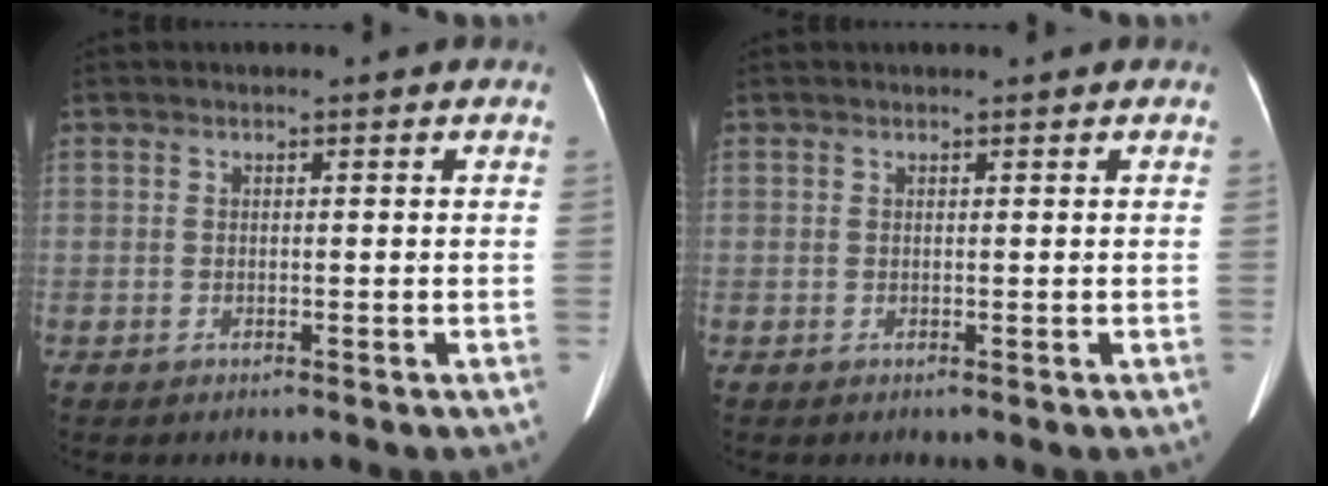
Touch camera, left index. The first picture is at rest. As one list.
[{"total": 0.6, "force": [0.5, 0.1, 0.2], "torque": [-0.009, 0.006, 0.009]}]